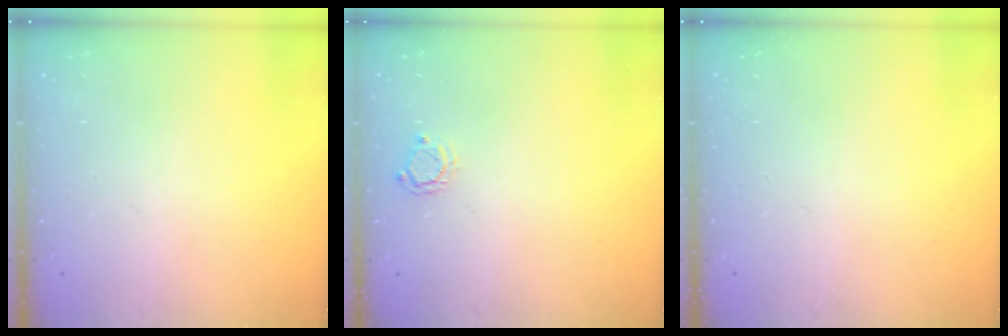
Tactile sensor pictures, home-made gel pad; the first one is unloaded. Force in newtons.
{"total": 2.9, "press": 2.9, "slide": 0.3}
{"total": 0.0}